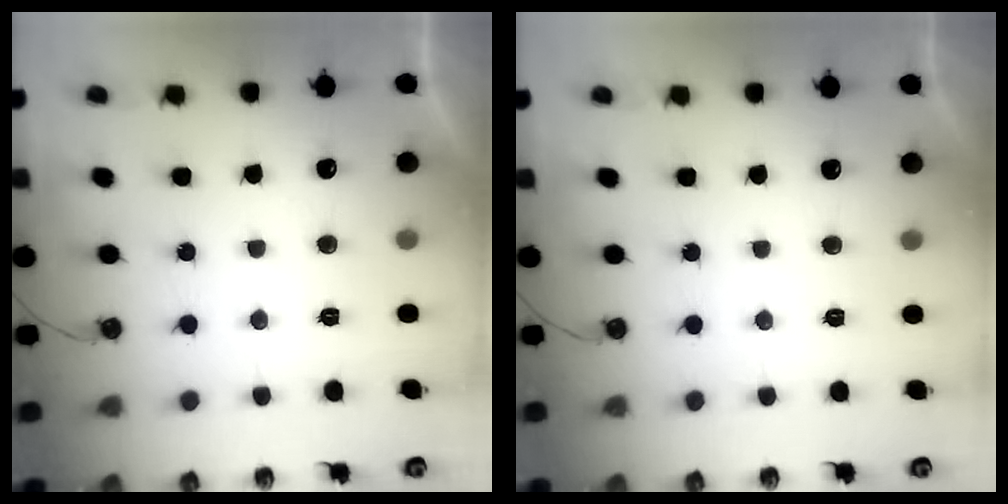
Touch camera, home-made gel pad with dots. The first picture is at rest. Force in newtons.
{"total": 0.0}